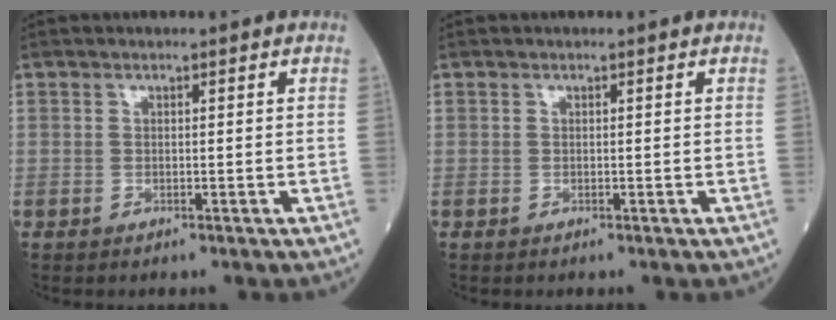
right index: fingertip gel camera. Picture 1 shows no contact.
{"total": 0.0}